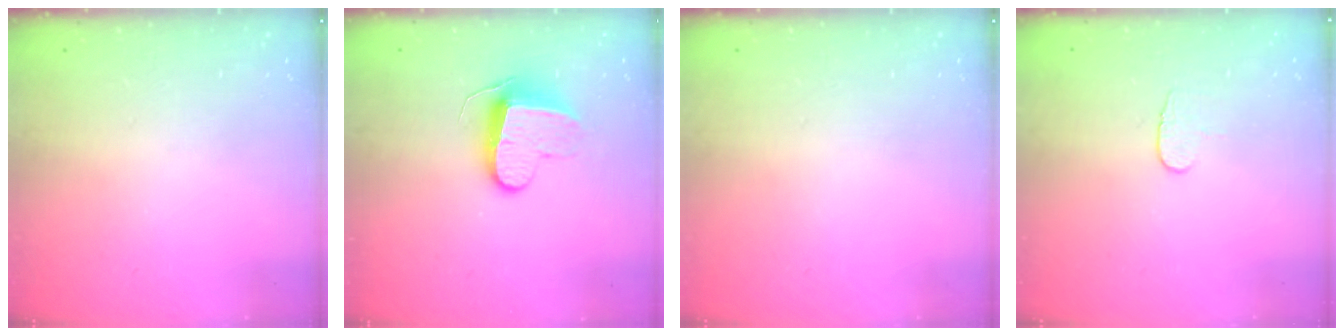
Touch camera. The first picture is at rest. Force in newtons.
{"total": 9.7, "press": 9.7, "slide": 0.2}
{"total": 0.0}
{"total": 4.3, "press": 4.2, "slide": 0.4}